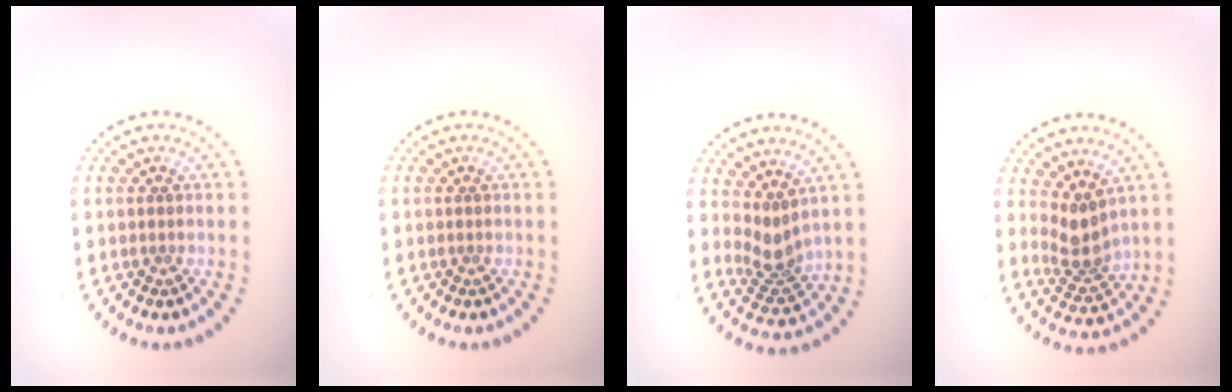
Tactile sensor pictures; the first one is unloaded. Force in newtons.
{"total": 0.0}
{"total": 2.6, "press": 1.9, "slide": 1.8}
{"total": 2.9, "press": 2.2, "slide": 1.8}